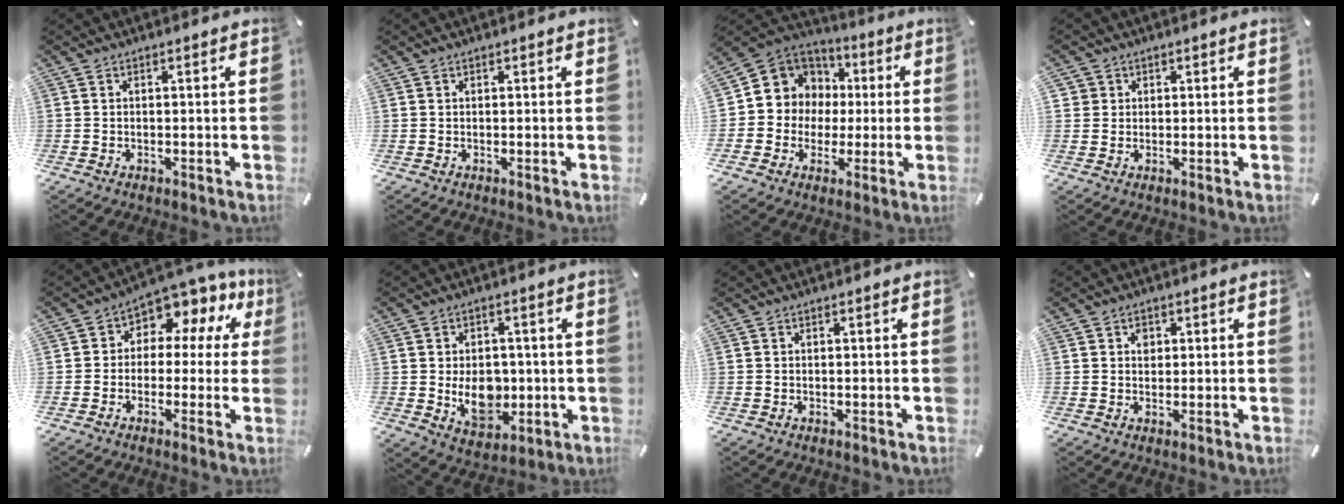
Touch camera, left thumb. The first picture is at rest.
{"total": 0.5, "force": [0.3, 0.5, -0.1], "torque": [0.005, 0.004, 0.004]}
{"total": 9.6, "force": [0.9, 9.6, 0.6], "torque": [-0.027, -0.021, 0.022]}
{"total": 2.8, "force": [1.0, 2.6, 0.1], "torque": [0.001, 0.001, 0.016]}
{"total": 6.2, "force": [2.4, 4.8, 3.2], "torque": [-0.060, -0.033, 0.043]}
{"total": 9.6, "force": [-0.9, 7.3, 6.1], "torque": [-0.090, -0.003, -0.014]}
{"total": 0.0}
{"total": 1.9, "force": [0.5, 1.6, 0.8], "torque": [-0.005, -0.003, 0.005]}